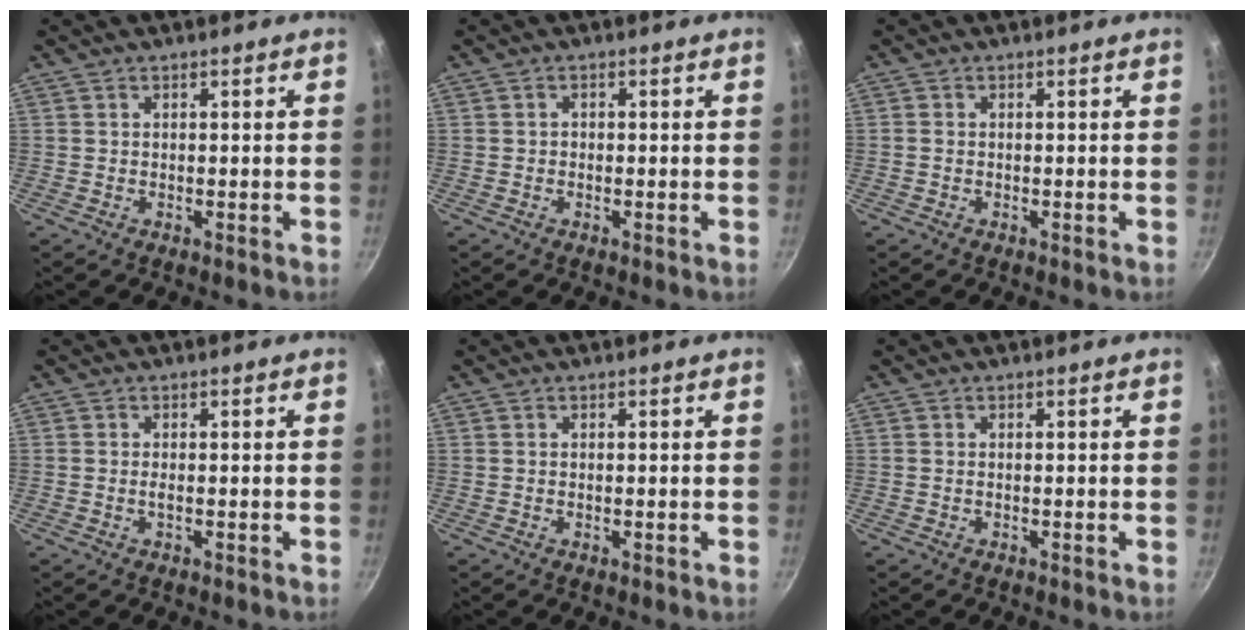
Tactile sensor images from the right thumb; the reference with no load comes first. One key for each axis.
{"total": 0.7, "fx": -0.2, "fy": 0.6, "fz": 0.3, "tx": -0.004, "ty": 0.003, "tz": -0.003}
{"total": 0.7, "fx": -0.2, "fy": 0.6, "fz": 0.4, "tx": -0.007, "ty": 0.003, "tz": -0.005}
{"total": 0.7, "fx": -0.2, "fy": 0.2, "fz": 0.7, "tx": -0.017, "ty": 0.001, "tz": -0.006}
{"total": 0.0}
{"total": 0.0}